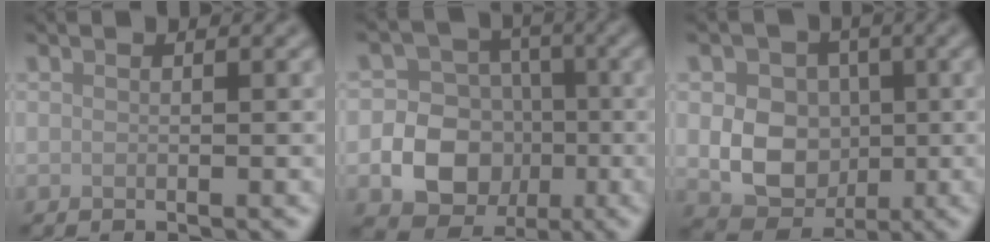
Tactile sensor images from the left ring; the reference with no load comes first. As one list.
[{"total": 10.1, "force": [-2.5, 9.2, 3.4], "torque": [-0.043, -0.008, -0.062]}, {"total": 6.9, "force": [-0.5, 5.6, 4.0], "torque": [-0.050, -0.004, -0.022]}]